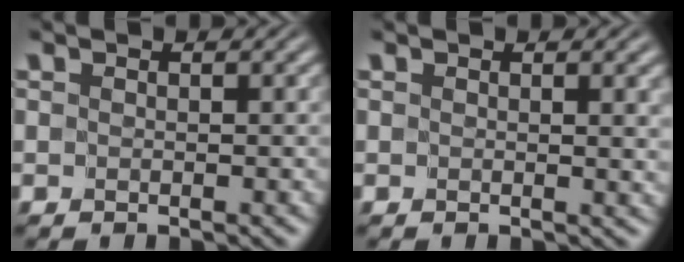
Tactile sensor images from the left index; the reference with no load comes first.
{"total": 1.6, "force": [0.5, 0.3, 1.5], "torque": [-0.018, -0.003, 0.008]}